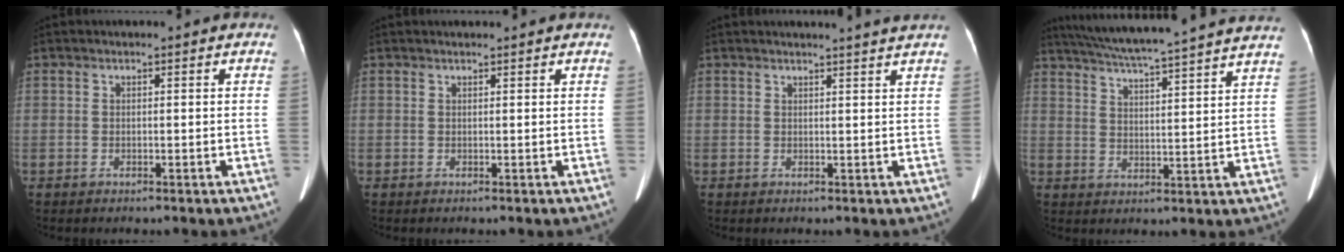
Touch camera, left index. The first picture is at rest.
{"total": 2.2, "force": [2.1, 0.1, 0.7], "torque": [-0.011, 0.020, 0.025]}
{"total": 4.4, "force": [4.0, -1.0, 1.4], "torque": [-0.017, -0.001, 0.037]}
{"total": 22.2, "force": [19.9, -0.6, 9.8], "torque": [-0.168, -0.001, 0.268]}